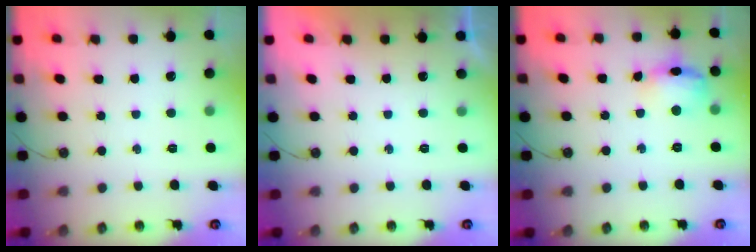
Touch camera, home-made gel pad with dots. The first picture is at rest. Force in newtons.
{"total": 0.0}
{"total": 11.9, "press": 11.8, "slide": 1.1}